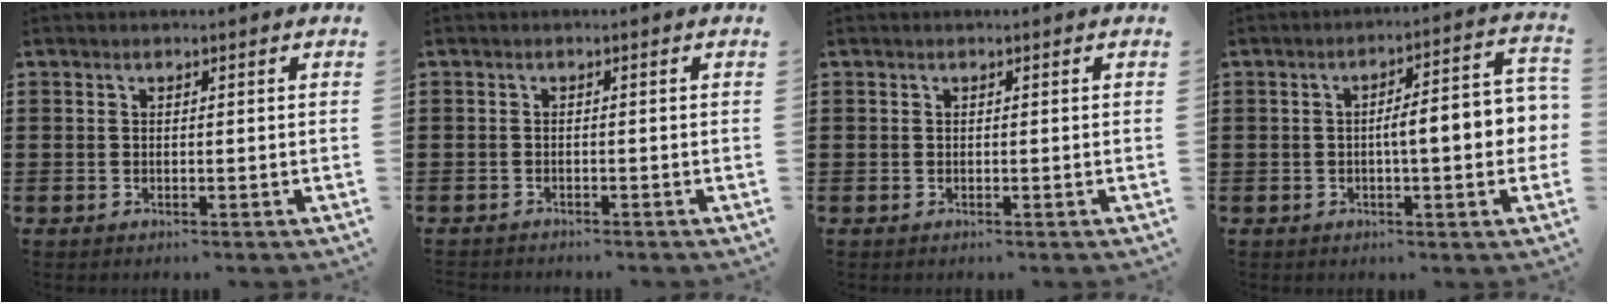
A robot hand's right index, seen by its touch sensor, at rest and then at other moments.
{"total": 0.9, "force": [-0.9, 0.1, -0.1], "torque": [-0.001, 0.002, -0.020]}
{"total": 0.0}
{"total": 7.8, "force": [-0.7, 1.3, 7.6], "torque": [-0.115, -0.005, -0.020]}